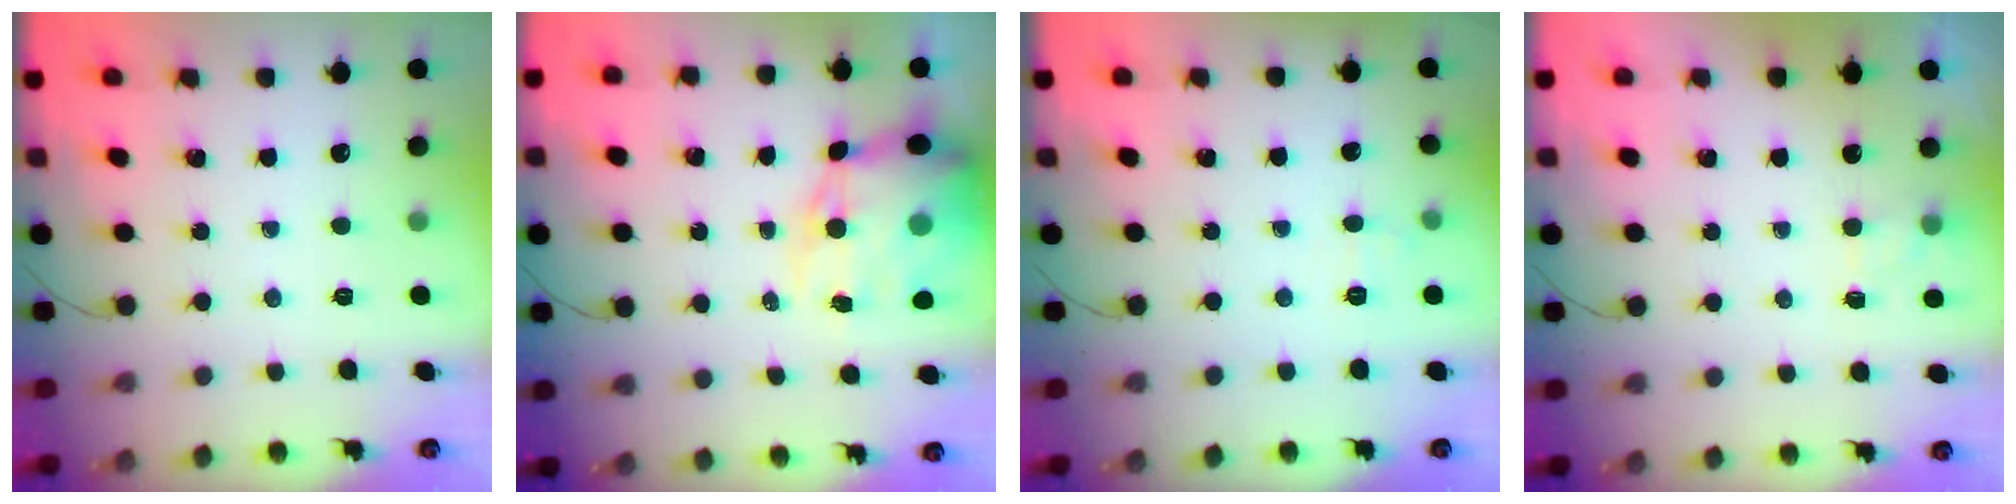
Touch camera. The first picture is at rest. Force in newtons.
{"total": 18.1, "press": 17.6, "slide": 4.2}
{"total": 5.6, "press": 5.4, "slide": 1.4}
{"total": 2.5, "press": 1.9, "slide": 1.6}